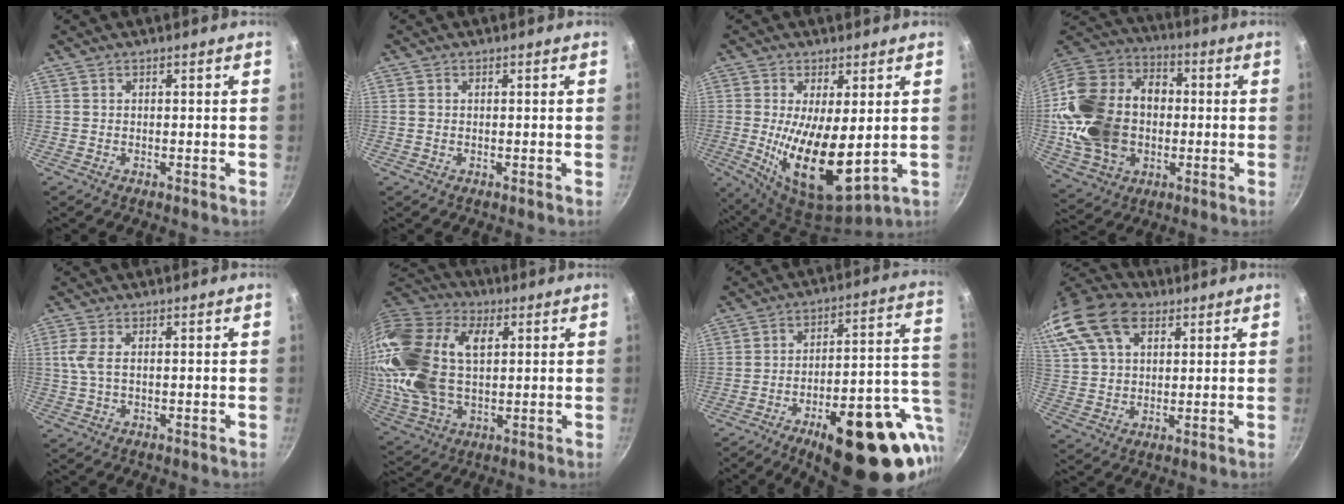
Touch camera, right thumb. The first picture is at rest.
{"total": 0.6, "force": [0.0, 0.5, 0.3], "torque": [-0.007, 0.002, 0.000]}
{"total": 14.9, "force": [-0.3, 6.0, 13.7], "torque": [-0.241, -0.031, 0.010]}
{"total": 24.8, "force": [-1.5, 18.5, 16.4], "torque": [-0.298, 0.044, -0.017]}
{"total": 3.5, "force": [0.5, 1.6, 3.1], "torque": [-0.077, 0.005, 0.009]}
{"total": 23.3, "force": [5.1, 14.1, 17.8], "torque": [-0.344, -0.003, 0.090]}
{"total": 27.0, "force": [-9.5, 10.6, 23.0], "torque": [-0.276, 0.030, -0.123]}
{"total": 22.3, "force": [10.7, 14.4, 13.2], "torque": [-0.296, 0.034, 0.195]}